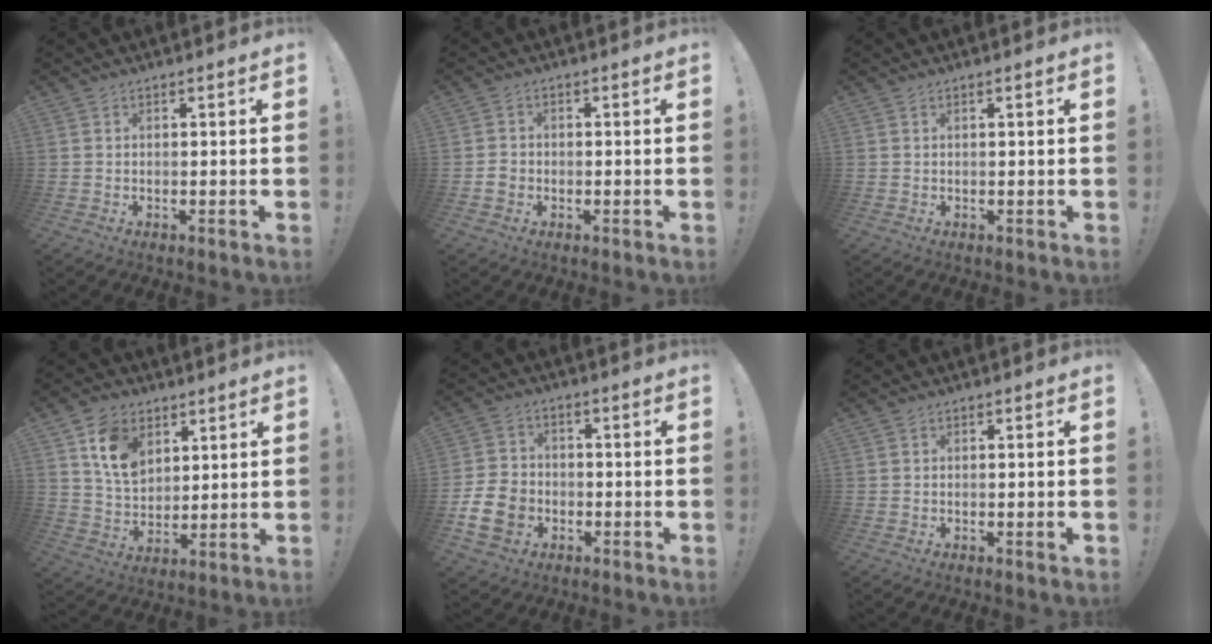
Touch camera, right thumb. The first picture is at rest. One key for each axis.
{"total": 3.0, "fx": -0.9, "fy": 2.4, "fz": 1.5, "tx": -0.015, "ty": 0.006, "tz": -0.015}
{"total": 0.8, "fx": 0.3, "fy": -0.2, "fz": 0.7, "tx": -0.012, "ty": 0.000, "tz": 0.003}
{"total": 12.1, "fx": 6.2, "fy": 8.3, "fz": 6.2, "tx": -0.105, "ty": -0.021, "tz": 0.122}
{"total": 12.1, "fx": -4.4, "fy": 9.5, "fz": 6.2, "tx": -0.117, "ty": 0.031, "tz": -0.081}
{"total": 1.3, "fx": -0.6, "fy": -0.3, "fz": 1.1, "tx": -0.023, "ty": 0.000, "tz": -0.010}